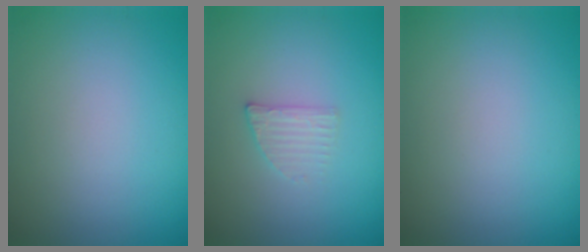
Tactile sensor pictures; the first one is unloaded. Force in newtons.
{"total": 1.6, "press": 1.5, "slide": 0.3}
{"total": 0.0}